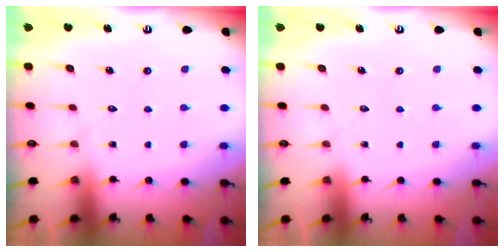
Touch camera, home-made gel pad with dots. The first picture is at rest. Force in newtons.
{"total": 0.0}